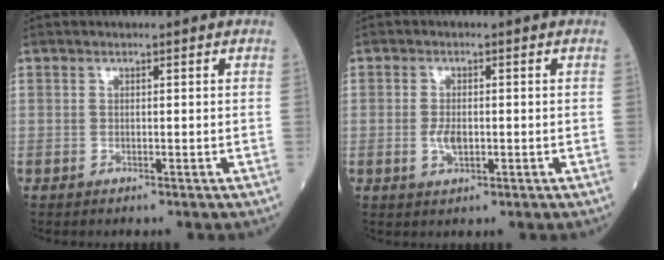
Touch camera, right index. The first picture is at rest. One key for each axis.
{"total": 2.8, "fx": -0.5, "fy": 1.2, "fz": 2.4, "tx": -0.054, "ty": -0.002, "tz": -0.008}